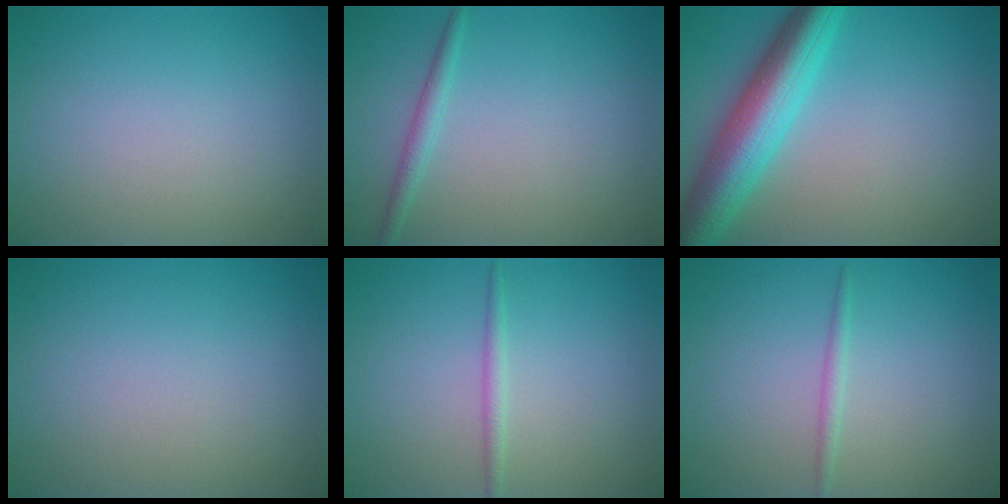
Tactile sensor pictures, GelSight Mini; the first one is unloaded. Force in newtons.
{"total": 1.4, "press": 1.4, "slide": 0.1}
{"total": 7.7, "press": 7.7, "slide": 0.3}
{"total": 0.0}
{"total": 1.1, "press": 1.1, "slide": 0.1}
{"total": 1.0, "press": 1.0, "slide": 0.0}